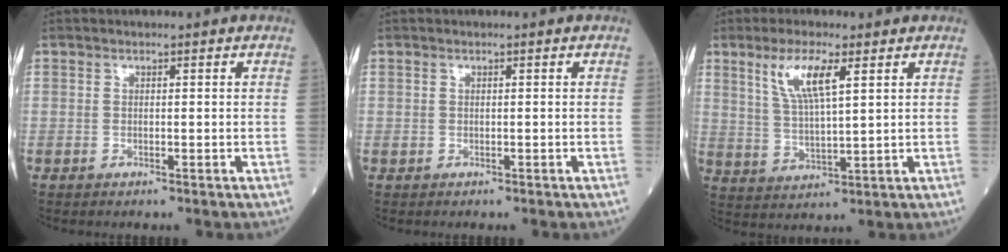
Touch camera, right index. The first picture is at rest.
{"total": 0.8, "force": [-0.1, 0.7, 0.4], "torque": [-0.016, 0.009, 0.001]}
{"total": 8.1, "force": [3.7, 1.9, 6.9], "torque": [-0.144, 0.006, 0.076]}